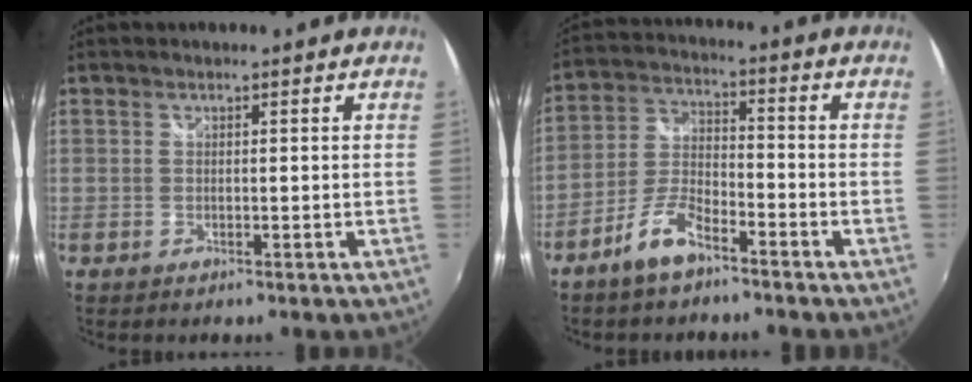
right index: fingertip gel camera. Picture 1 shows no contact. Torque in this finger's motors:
{"motor_torque": [0.59, -0.58, 0.31, 0.08]}